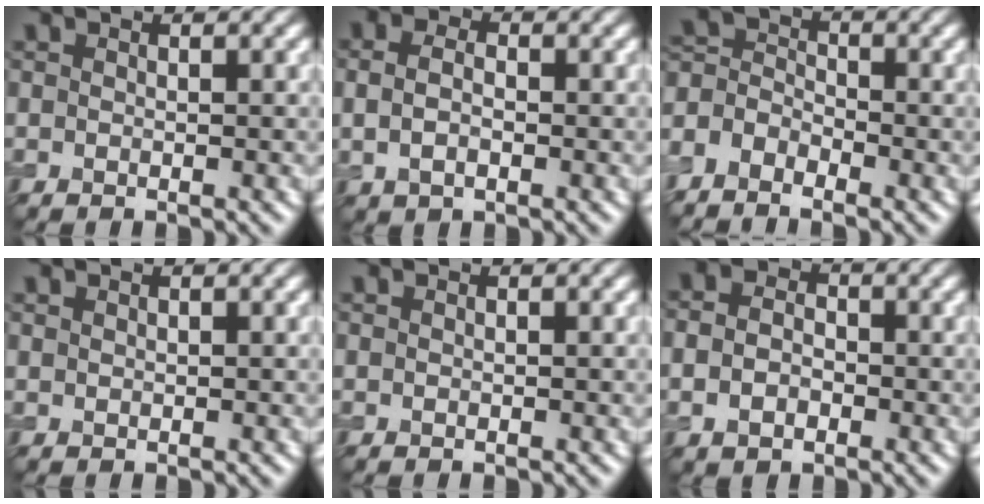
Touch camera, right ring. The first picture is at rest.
{"total": 2.8, "force": [0.0, 1.9, 2.1], "torque": [-0.051, 0.000, 0.001]}
{"total": 4.0, "force": [-3.0, 2.0, 1.8], "torque": [-0.039, 0.003, -0.065]}
{"total": 0.5, "force": [0.4, 0.2, 0.1], "torque": [-0.006, 0.000, 0.013]}
{"total": 0.0}
{"total": 3.1, "force": [-0.5, 2.3, 1.9], "torque": [-0.036, 0.000, -0.015]}